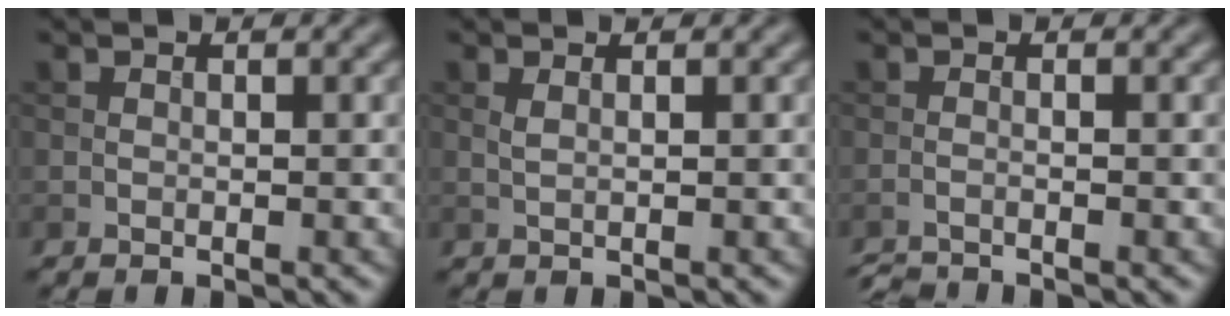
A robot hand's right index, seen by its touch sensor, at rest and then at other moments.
{"total": 1.0, "force": [0.4, 0.3, 0.8], "torque": [-0.012, 0.003, 0.005]}
{"total": 1.7, "force": [-1.4, 0.2, 0.9], "torque": [-0.009, -0.009, -0.037]}